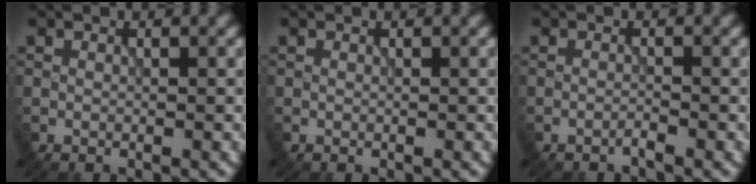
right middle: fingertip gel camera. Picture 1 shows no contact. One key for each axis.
{"total": 0.0}
{"total": 0.7, "fx": -0.6, "fy": -0.1, "fz": 0.3, "tx": -0.004, "ty": 0.004, "tz": -0.016}